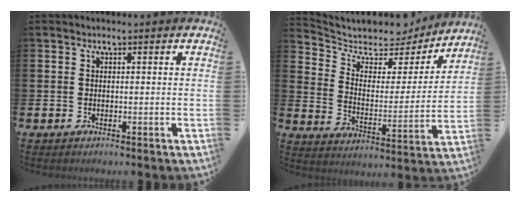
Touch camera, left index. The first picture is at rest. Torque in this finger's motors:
{"motor_torque": [0.87, -1.27, 0.31, 0.02]}